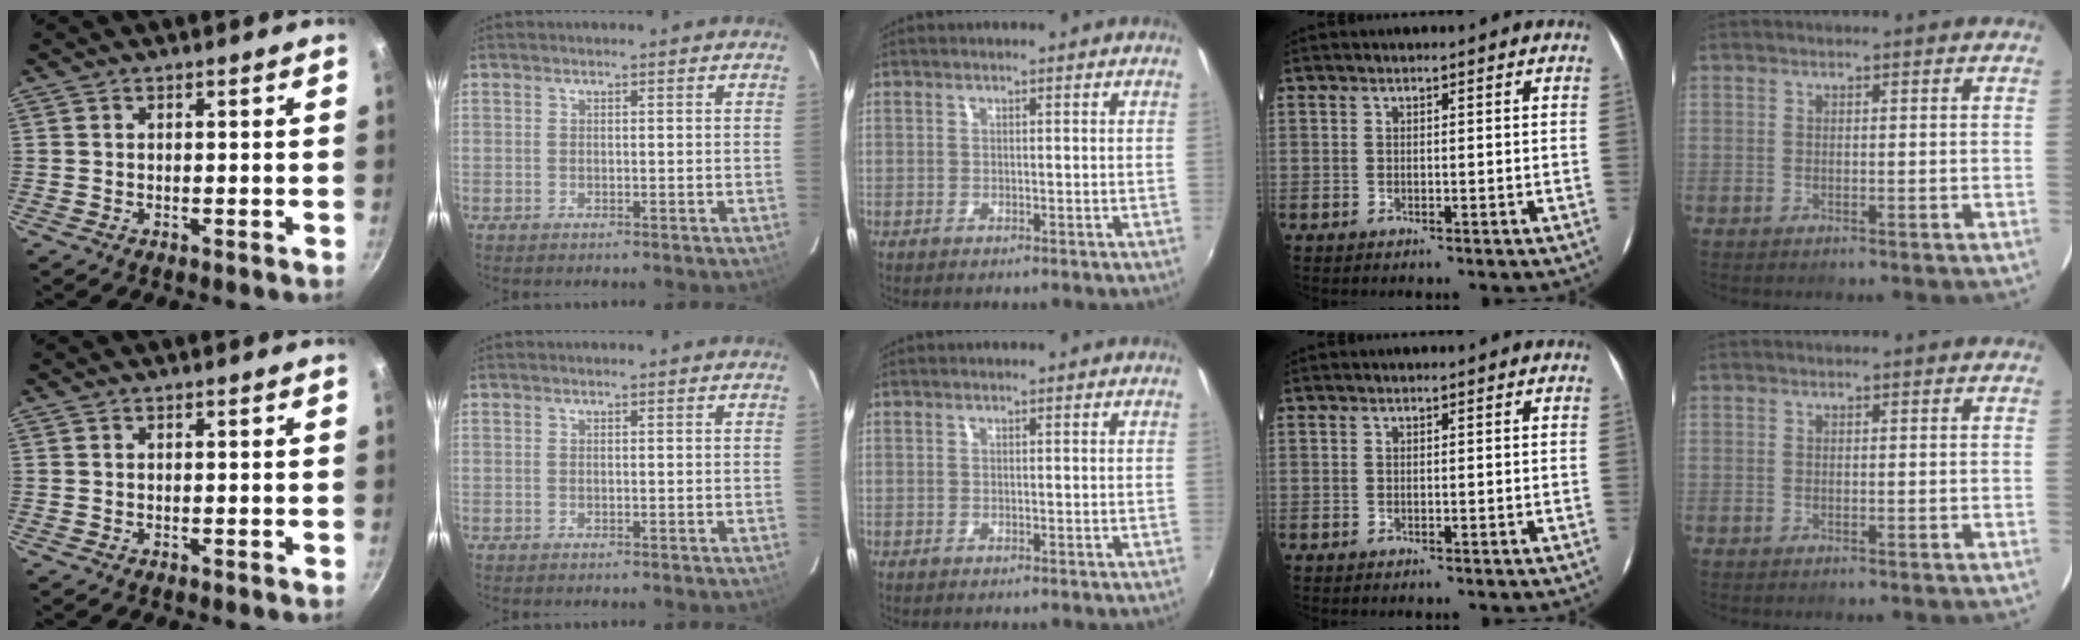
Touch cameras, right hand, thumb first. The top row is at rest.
{}